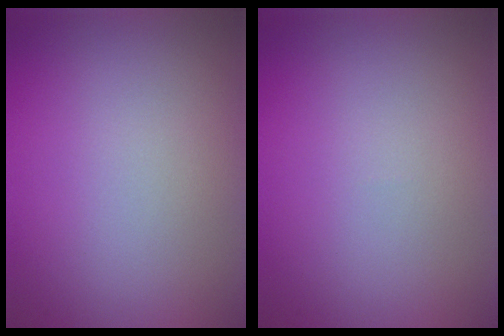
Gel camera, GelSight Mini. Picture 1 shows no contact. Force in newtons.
{"total": 0.0}